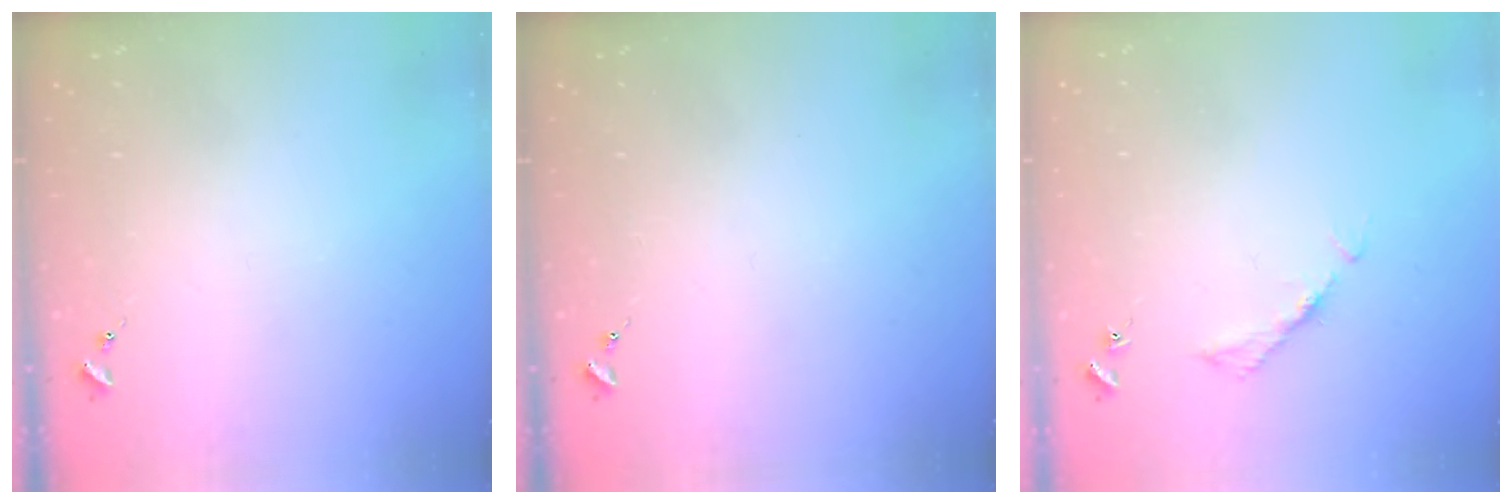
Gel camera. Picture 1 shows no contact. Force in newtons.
{"total": 0.0}
{"total": 4.1, "press": 4.1, "slide": 0.3}